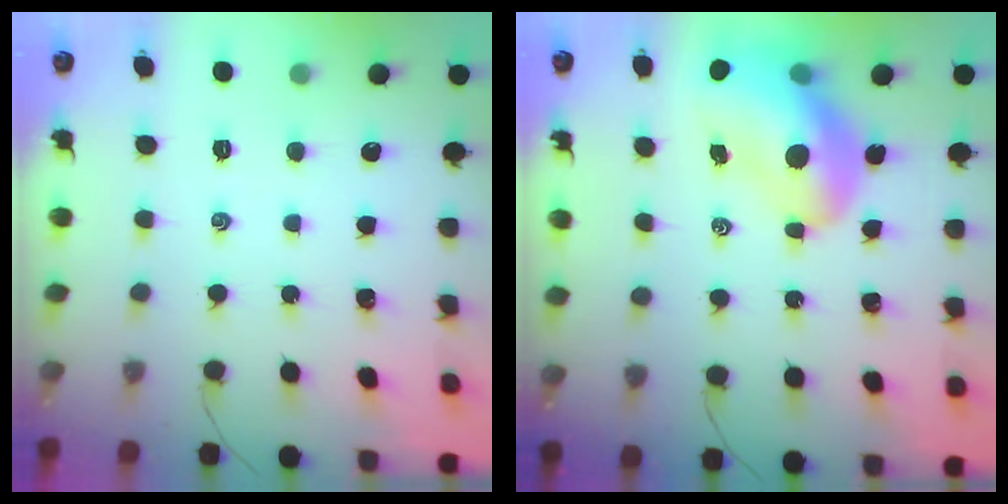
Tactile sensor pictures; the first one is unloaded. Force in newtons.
{"total": 14.5, "press": 13.8, "slide": 4.2}